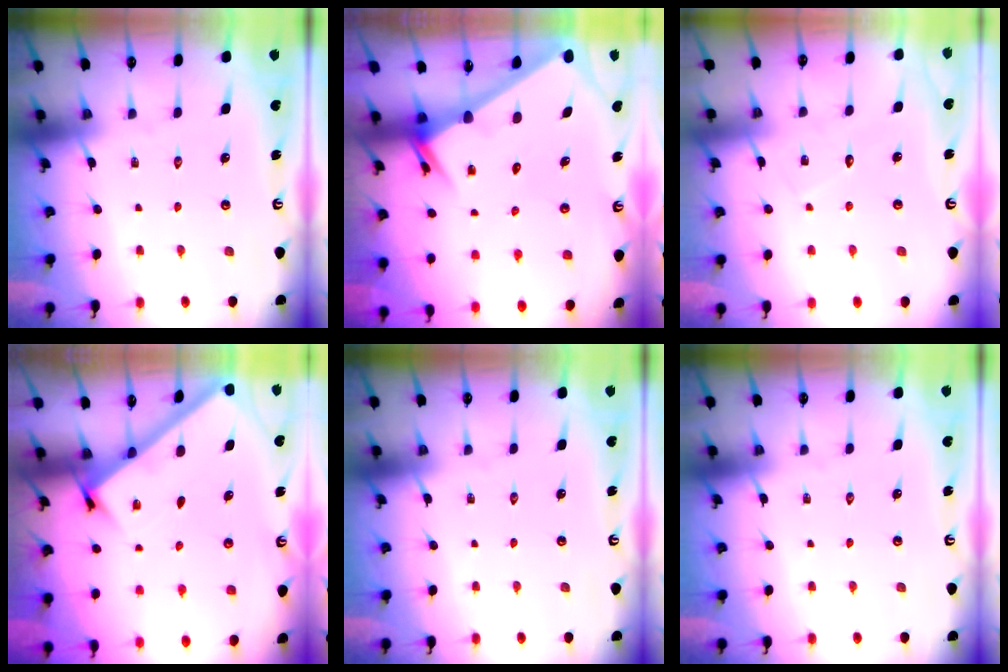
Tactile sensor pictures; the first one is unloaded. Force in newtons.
{"total": 2.8, "press": 2.8, "slide": 0.1}
{"total": 4.7, "press": 4.7, "slide": 0.3}
{"total": 2.8, "press": 2.7, "slide": 0.3}
{"total": 0.0}
{"total": 0.0}